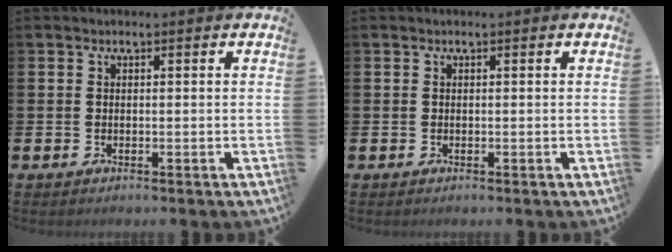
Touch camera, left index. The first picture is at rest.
{"total": 0.0}